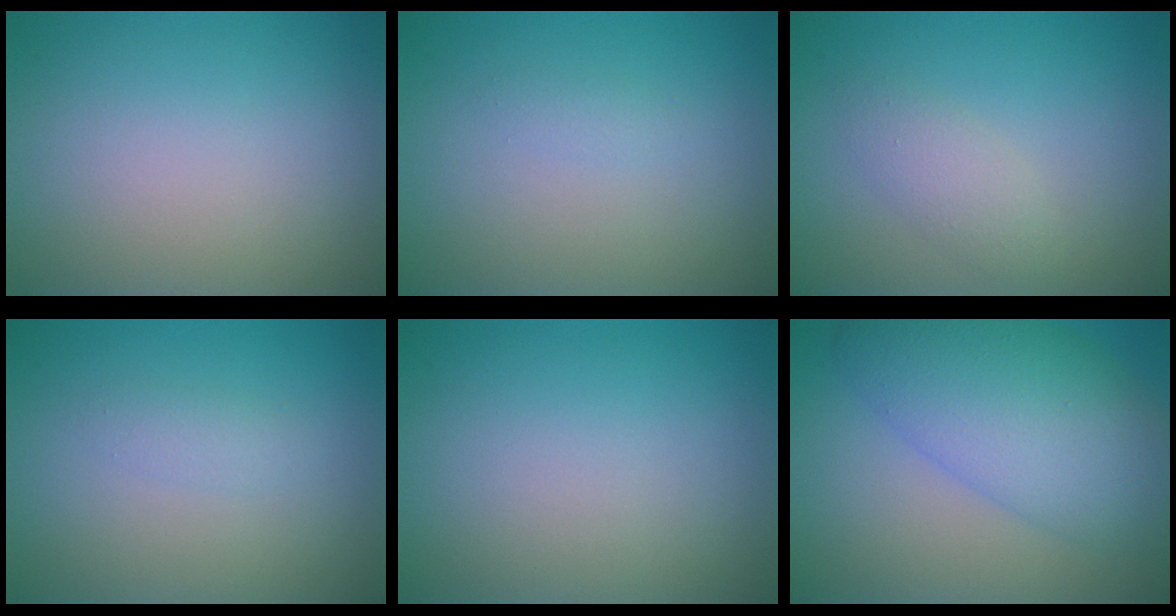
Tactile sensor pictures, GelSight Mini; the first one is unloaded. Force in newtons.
{"total": 0.6, "press": 0.6, "slide": 0.0}
{"total": 2.0, "press": 2.0, "slide": 0.2}
{"total": 1.0, "press": 1.0, "slide": 0.1}
{"total": 0.0}
{"total": 8.7, "press": 8.7, "slide": 0.1}